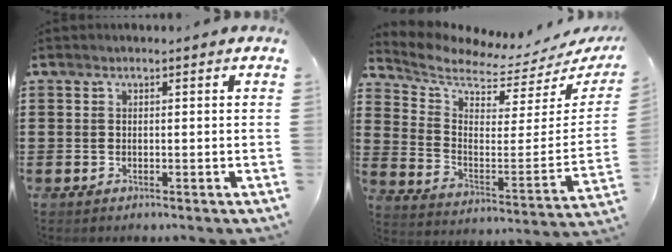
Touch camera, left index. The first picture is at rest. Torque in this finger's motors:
{"motor_torque": [1.10, -1.04, -0.06, -0.05]}